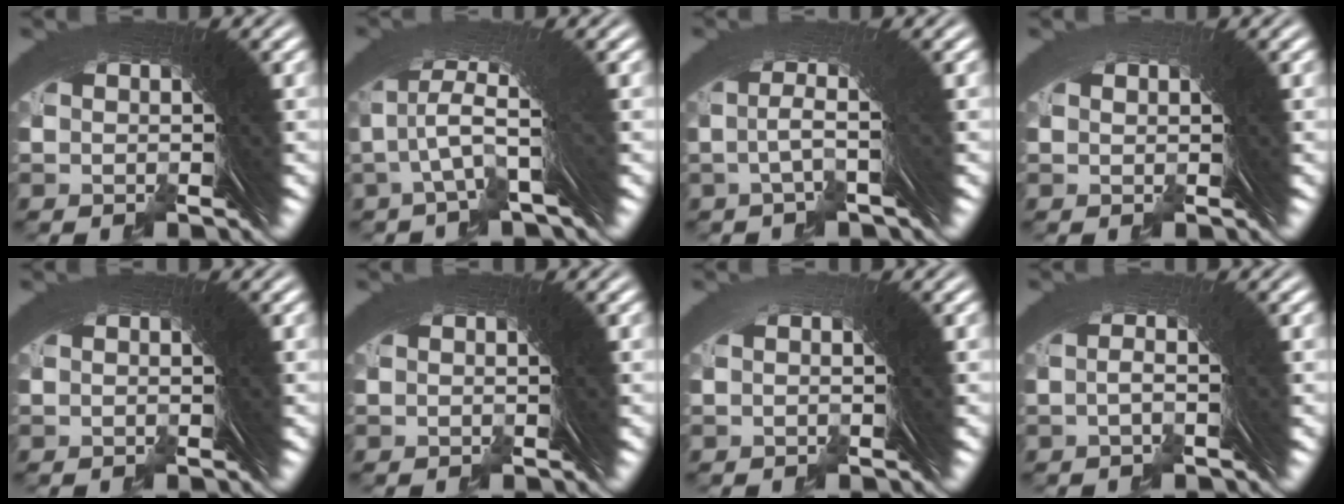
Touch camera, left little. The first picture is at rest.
{"total": 2.6, "force": [-0.2, 0.1, 2.6], "torque": [-0.047, -0.001, 0.004]}
{"total": 1.8, "force": [0.0, -0.7, 1.7], "torque": [-0.039, 0.002, 0.004]}
{"total": 0.7, "force": [-0.4, -0.4, -0.5], "torque": [0.011, 0.005, -0.004]}
{"total": 0.0}
{"total": 0.0}
{"total": 1.4, "force": [-0.6, -1.2, -0.3], "torque": [0.012, 0.008, -0.009]}
{"total": 1.2, "force": [-0.2, -0.7, 1.0], "torque": [-0.024, 0.007, -0.001]}